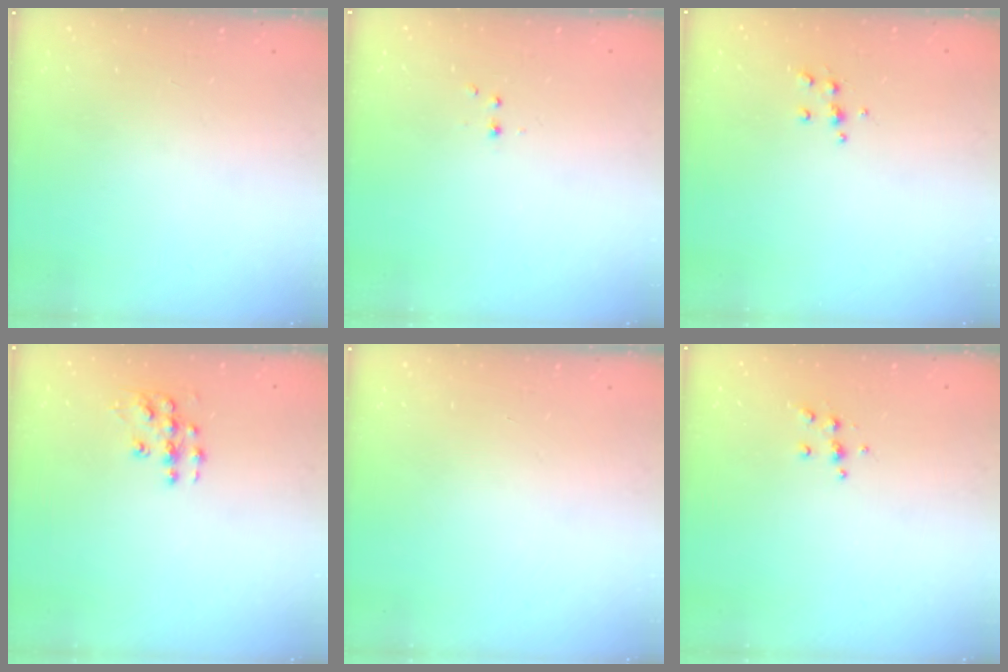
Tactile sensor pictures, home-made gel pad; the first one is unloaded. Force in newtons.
{"total": 2.2, "press": 1.9, "slide": 1.0}
{"total": 5.2, "press": 5.0, "slide": 1.1}
{"total": 7.8, "press": 7.8, "slide": 0.4}
{"total": 0.0}
{"total": 4.7, "press": 4.6, "slide": 0.5}